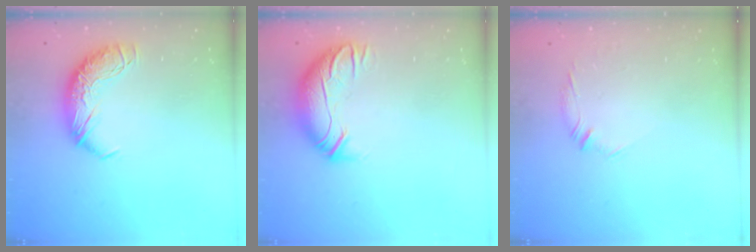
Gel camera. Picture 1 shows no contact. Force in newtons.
{"total": 3.3, "press": 1.8, "slide": 2.8}
{"total": 5.9, "press": 5.7, "slide": 1.3}